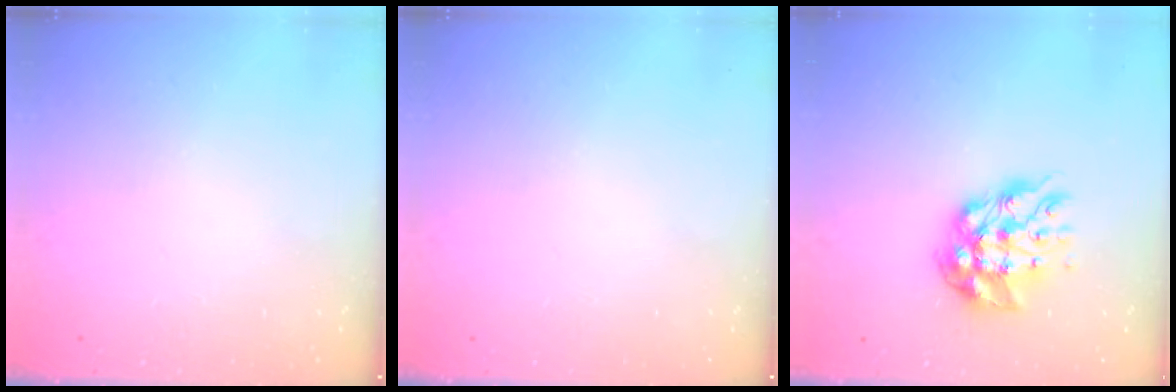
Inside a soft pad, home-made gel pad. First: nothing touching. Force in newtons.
{"total": 0.0}
{"total": 12.3, "press": 12.3, "slide": 1.2}